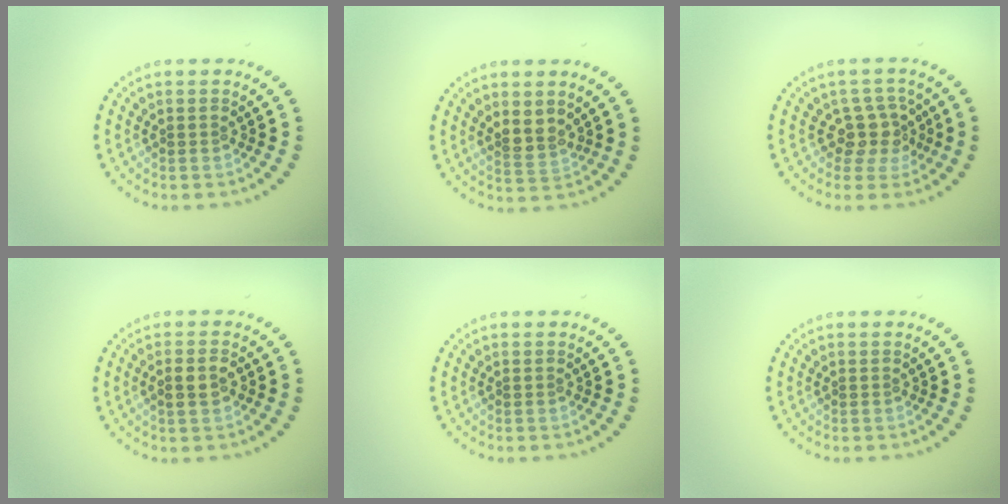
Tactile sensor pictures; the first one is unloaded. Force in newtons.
{"total": 2.2, "press": 1.9, "slide": 1.1}
{"total": 2.9, "press": 2.4, "slide": 1.7}
{"total": 1.9, "press": 1.9, "slide": 0.5}
{"total": 0.0}
{"total": 0.0}